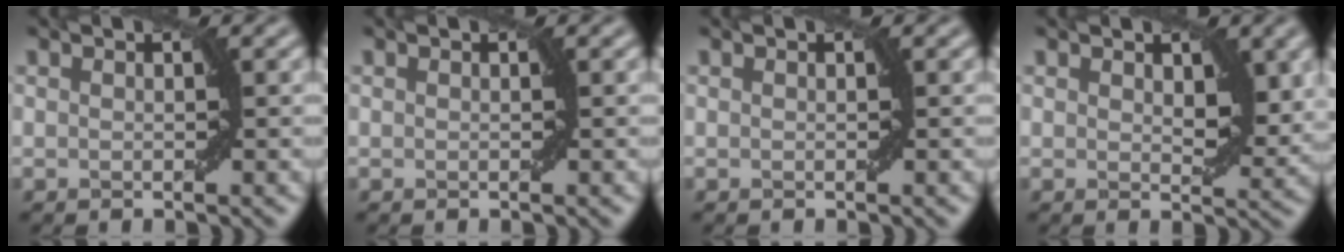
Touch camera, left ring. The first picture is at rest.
{"total": 0.0}
{"total": 0.0}
{"total": 3.1, "force": [1.1, 1.7, 2.3], "torque": [-0.033, -0.007, 0.022]}